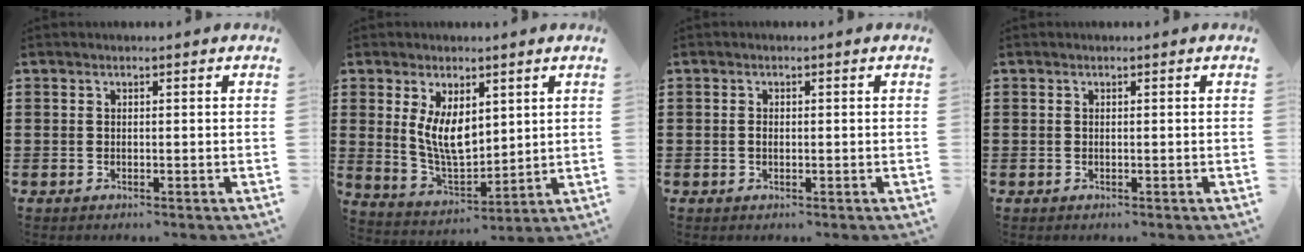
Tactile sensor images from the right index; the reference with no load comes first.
{"total": 7.2, "force": [2.4, 3.7, 5.6], "torque": [-0.114, -0.008, 0.043]}
{"total": 0.7, "force": [-0.2, 0.3, 0.6], "torque": [-0.014, 0.000, -0.003]}
{"total": 0.0}